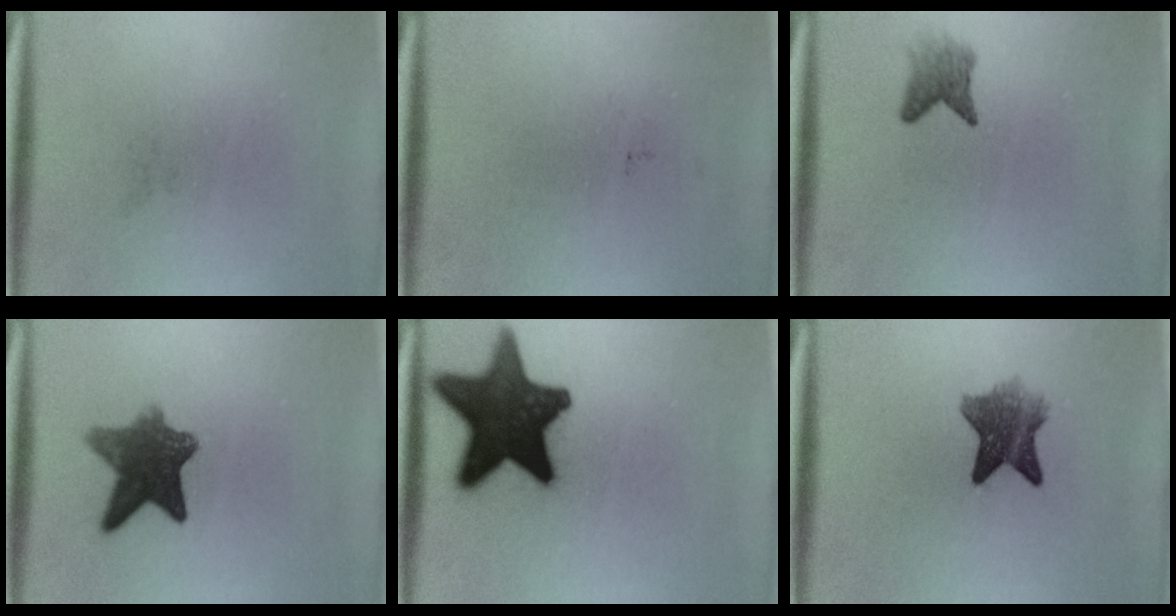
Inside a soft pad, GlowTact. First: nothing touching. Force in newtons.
{"total": 0.0}
{"total": 2.4}
{"total": 8.2}
{"total": 16.7}
{"total": 6.5}